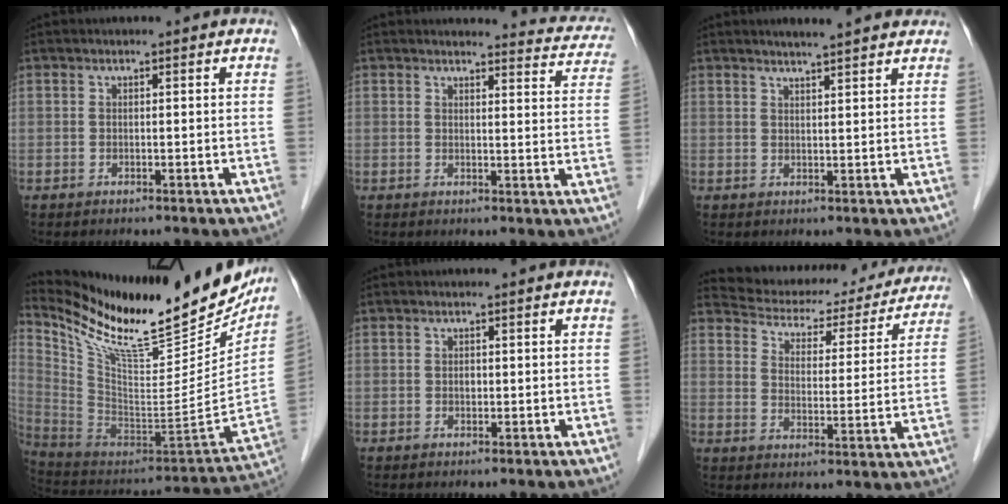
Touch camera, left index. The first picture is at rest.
{"total": 9.1, "force": [8.8, 1.7, 1.2], "torque": [0.011, -0.034, 0.070]}
{"total": 7.3, "force": [6.4, 0.7, 3.4], "torque": [-0.045, 0.014, 0.078]}
{"total": 30.6, "force": [25.1, 6.8, 16.2], "torque": [-0.278, -0.053, 0.378]}
{"total": 0.7, "force": [0.0, 0.5, 0.5], "torque": [-0.008, 0.001, 0.000]}
{"total": 21.6, "force": [20.0, 6.4, 5.2], "torque": [-0.070, -0.015, 0.247]}